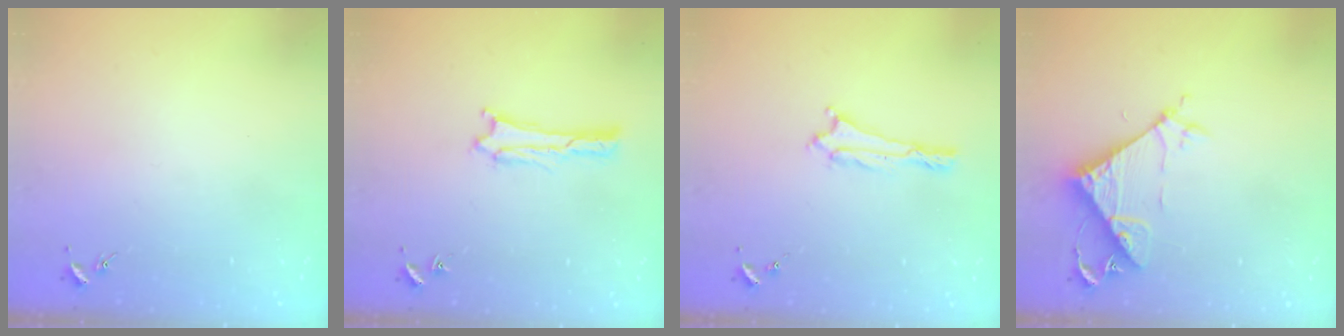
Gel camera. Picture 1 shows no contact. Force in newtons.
{"total": 1.9, "press": 1.9, "slide": 0.1}
{"total": 0.0}
{"total": 8.7, "press": 8.7, "slide": 0.4}